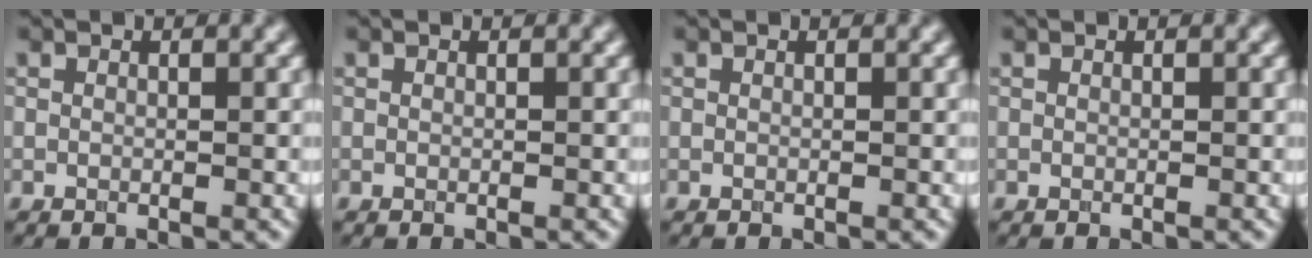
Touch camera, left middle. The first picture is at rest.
{"total": 0.0}
{"total": 0.0}
{"total": 0.0}